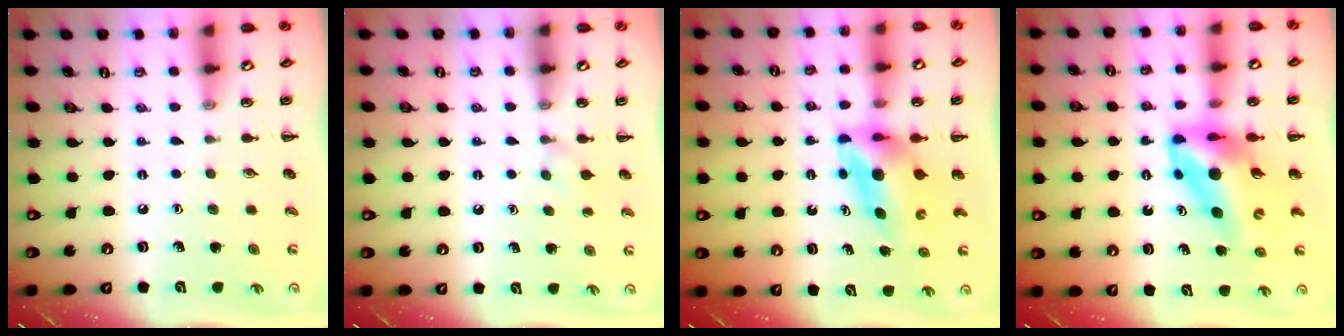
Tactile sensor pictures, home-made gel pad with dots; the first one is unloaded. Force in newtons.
{"total": 1.9, "press": 1.7, "slide": 0.9}
{"total": 5.3, "press": 5.2, "slide": 0.9}
{"total": 11.4, "press": 10.8, "slide": 3.9}